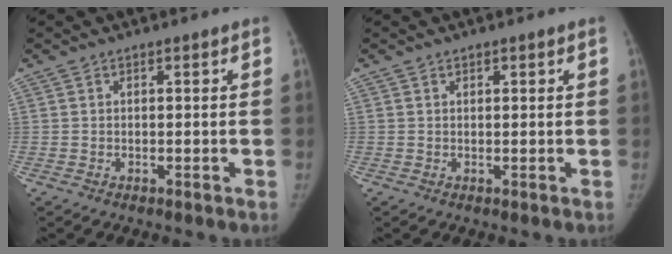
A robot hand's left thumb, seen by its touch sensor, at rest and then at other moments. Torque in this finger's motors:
{"motor_torque": [-1.03, -1.04, -0.84, 0.46, -0.30]}